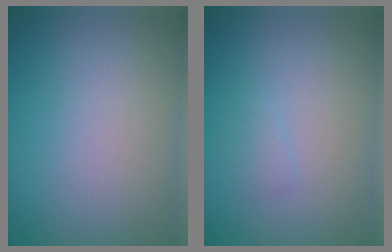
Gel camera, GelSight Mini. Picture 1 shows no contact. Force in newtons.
{"total": 0.9, "press": 0.9, "slide": 0.1}